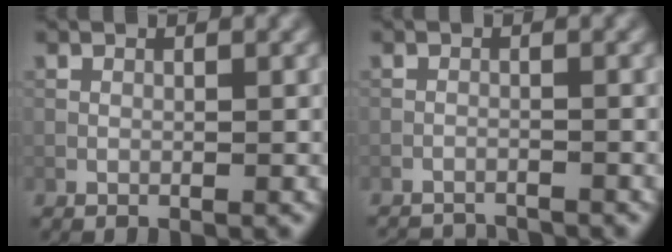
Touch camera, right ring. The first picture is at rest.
{"total": 4.8, "force": [-4.7, 0.6, 0.7], "torque": [-0.013, -0.010, -0.070]}